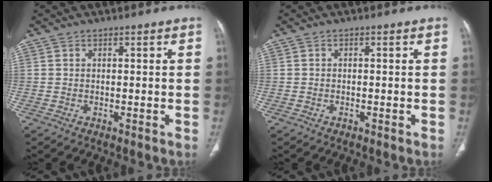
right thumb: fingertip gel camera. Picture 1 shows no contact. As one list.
[{"total": 0.6, "force": [-0.4, 0.4, 0.2], "torque": [-0.002, 0.001, -0.008]}]